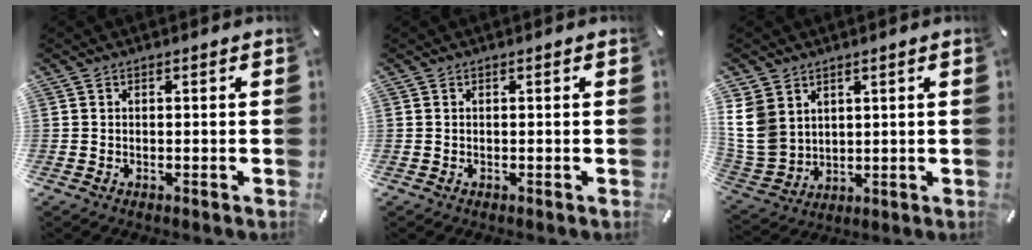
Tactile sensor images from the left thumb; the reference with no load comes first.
{"total": 0.0}
{"total": 10.7, "force": [3.5, 8.9, 4.6], "torque": [-0.140, -0.018, 0.065]}